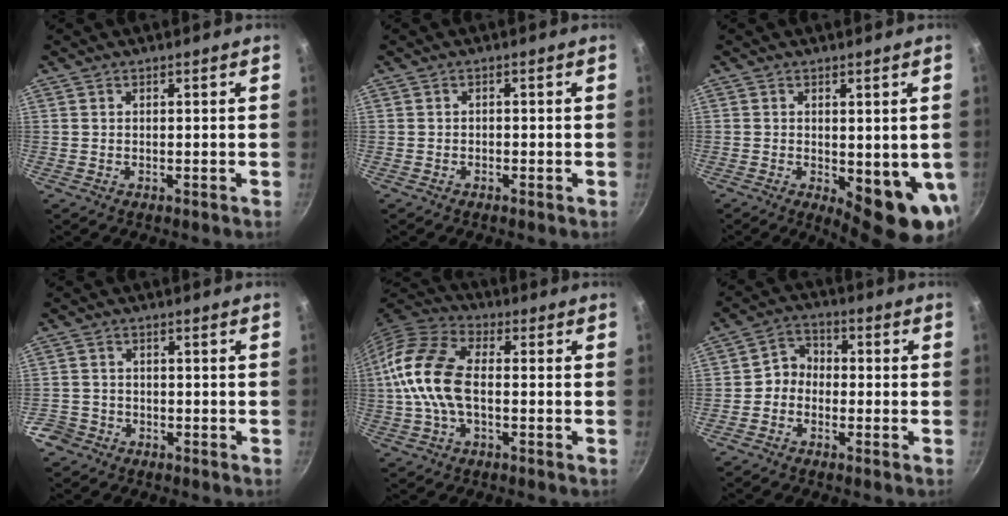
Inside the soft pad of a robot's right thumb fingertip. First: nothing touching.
{"total": 0.7, "force": [-0.5, 0.4, 0.2], "torque": [-0.008, 0.006, -0.009]}
{"total": 10.7, "force": [-1.4, 4.1, 9.8], "torque": [-0.101, -0.016, -0.007]}
{"total": 4.5, "force": [-2.6, 3.6, 1.0], "torque": [-0.014, 0.035, -0.045]}
{"total": 14.6, "force": [-0.7, 8.2, 12.0], "torque": [-0.234, 0.035, -0.032]}
{"total": 4.8, "force": [-1.4, 4.0, 2.2], "torque": [-0.012, 0.027, -0.040]}